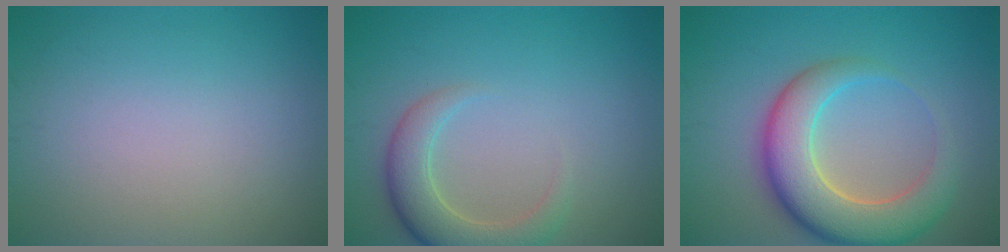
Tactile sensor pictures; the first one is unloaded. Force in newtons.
{"total": 4.2, "press": 4.2, "slide": 0.5}
{"total": 8.0, "press": 8.0, "slide": 0.5}